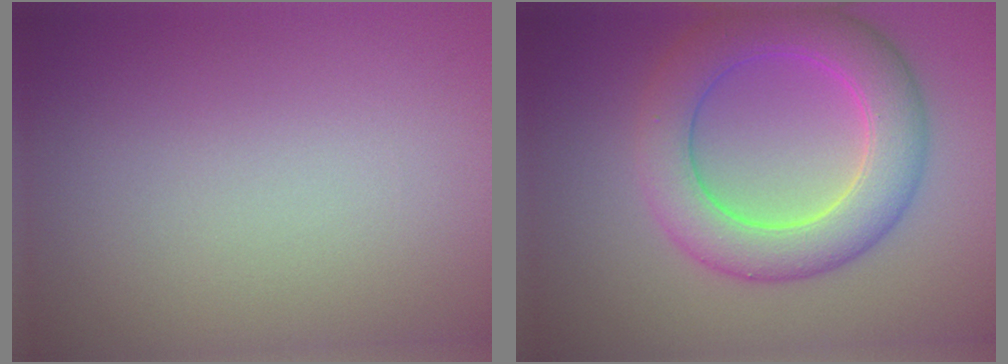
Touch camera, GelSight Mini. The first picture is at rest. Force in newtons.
{"total": 7.0, "press": 6.9, "slide": 0.3}